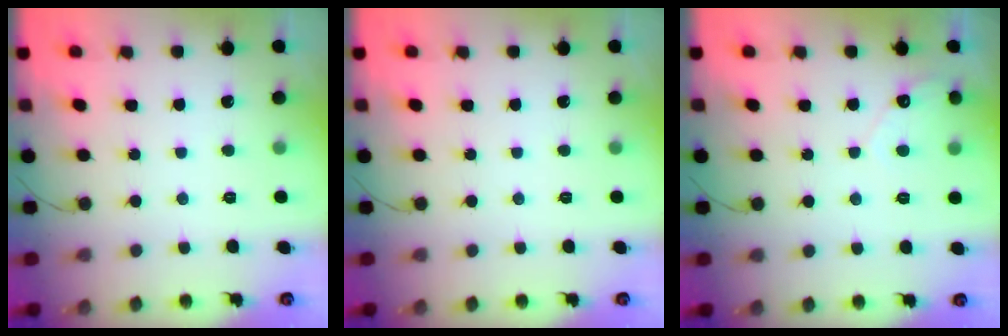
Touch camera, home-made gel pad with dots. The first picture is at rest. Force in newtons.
{"total": 0.0}
{"total": 4.4, "press": 4.4, "slide": 0.4}